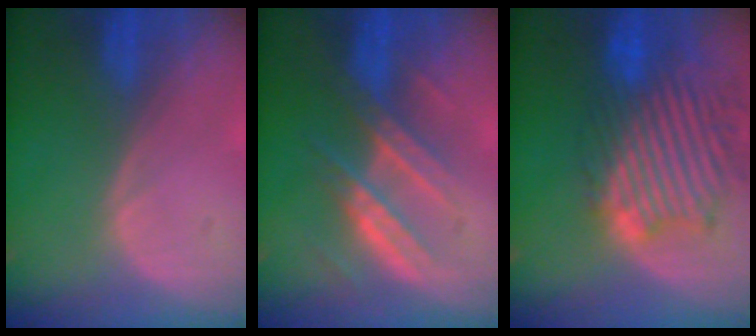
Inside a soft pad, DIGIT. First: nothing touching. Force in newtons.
{"total": 7.2, "press": 7.1, "slide": 1.4}
{"total": 13.7, "press": 11.7, "slide": 7.2}